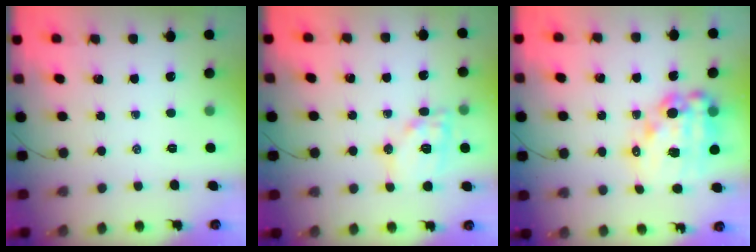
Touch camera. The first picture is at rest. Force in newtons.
{"total": 12.2, "press": 12.1, "slide": 1.2}
{"total": 17.3, "press": 16.9, "slide": 3.6}